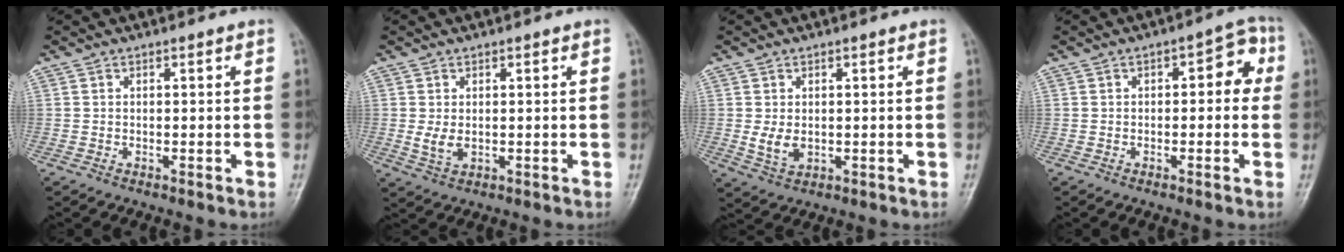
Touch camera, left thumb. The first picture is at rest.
{"total": 3.0, "force": [0.2, 2.1, 2.1], "torque": [-0.040, -0.010, 0.008]}
{"total": 3.7, "force": [0.1, 2.7, 2.5], "torque": [-0.039, -0.010, 0.009]}
{"total": 5.9, "force": [0.7, 3.1, 4.9], "torque": [-0.032, 0.022, -0.001]}